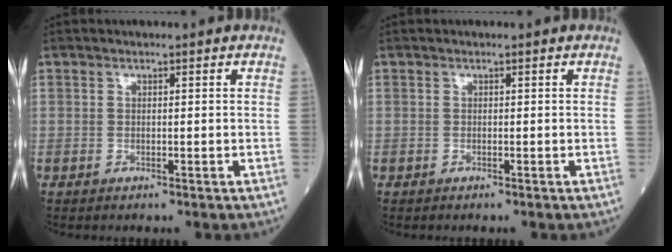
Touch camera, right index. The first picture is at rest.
{"total": 0.0}